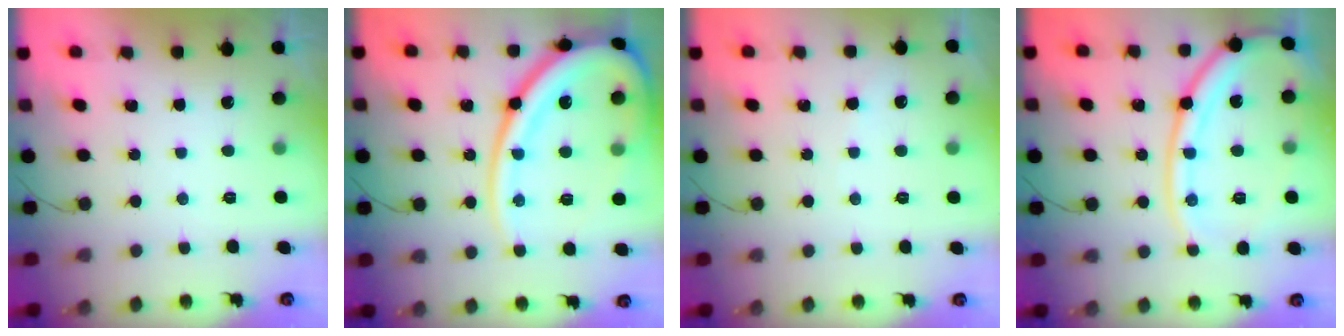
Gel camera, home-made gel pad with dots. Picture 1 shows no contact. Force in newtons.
{"total": 25.0, "press": 24.9, "slide": 2.8}
{"total": 2.4, "press": 2.4, "slide": 0.3}
{"total": 15.3, "press": 15.2, "slide": 1.7}